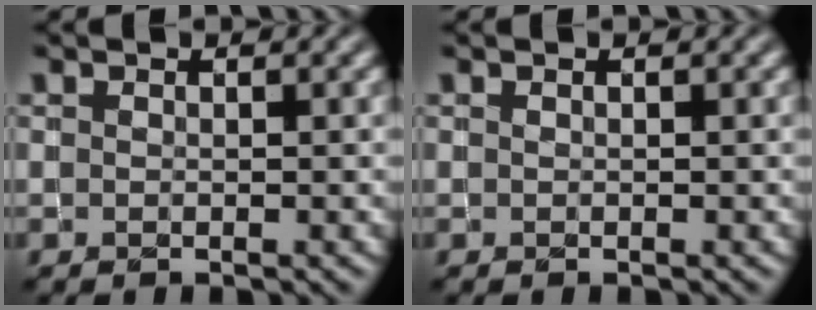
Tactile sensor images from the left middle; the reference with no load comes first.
{"total": 0.0}